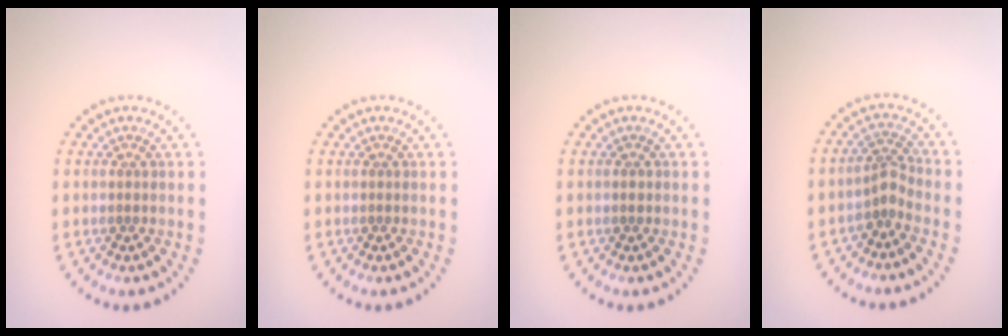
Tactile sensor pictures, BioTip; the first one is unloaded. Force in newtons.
{"total": 0.0}
{"total": 0.5, "press": 0.5, "slide": 0.1}
{"total": 2.0, "press": 1.3, "slide": 1.5}